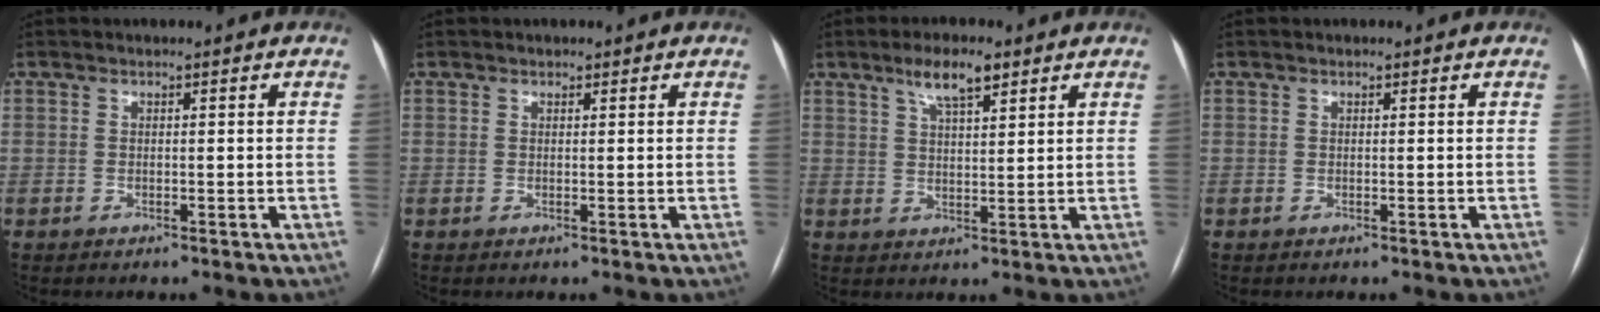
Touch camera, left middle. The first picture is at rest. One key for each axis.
{"total": 0.6, "fx": 0.5, "fy": 0.3, "fz": 0.1, "tx": -0.006, "ty": -0.004, "tz": 0.005}
{"total": 5.8, "fx": 3.8, "fy": 1.3, "fz": 4.2, "tx": -0.082, "ty": 0.007, "tz": 0.067}
{"total": 0.0}